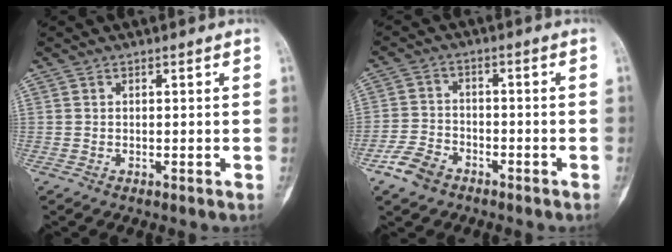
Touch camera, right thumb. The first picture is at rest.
{"total": 6.1, "force": [-4.0, 3.8, 2.7], "torque": [-0.049, 0.023, -0.075]}